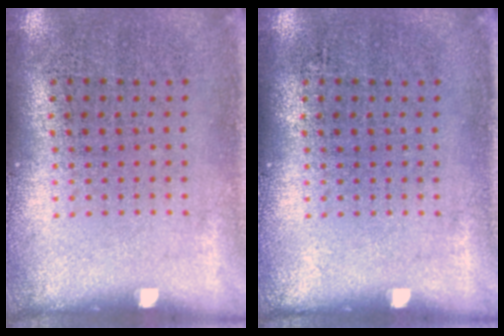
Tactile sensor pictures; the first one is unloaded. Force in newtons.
{"total": 0.0}